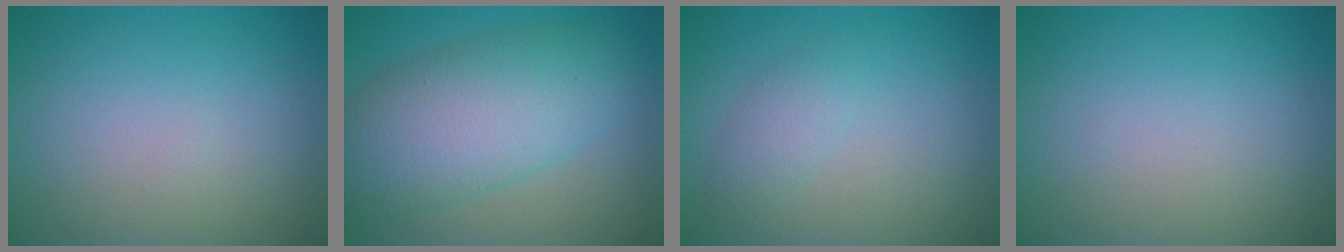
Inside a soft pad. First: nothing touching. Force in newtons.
{"total": 8.8, "press": 8.8, "slide": 0.2}
{"total": 1.7, "press": 1.7, "slide": 0.0}
{"total": 0.0}